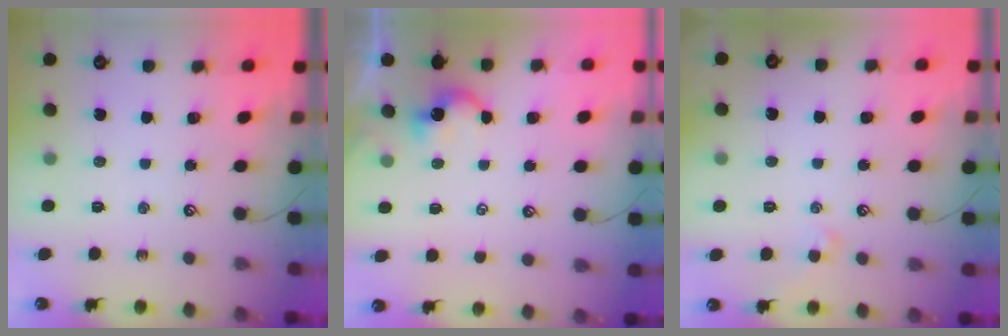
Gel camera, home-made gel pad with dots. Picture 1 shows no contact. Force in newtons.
{"total": 2.1, "press": 2.1, "slide": 0.3}
{"total": 0.7, "press": 0.5, "slide": 0.5}